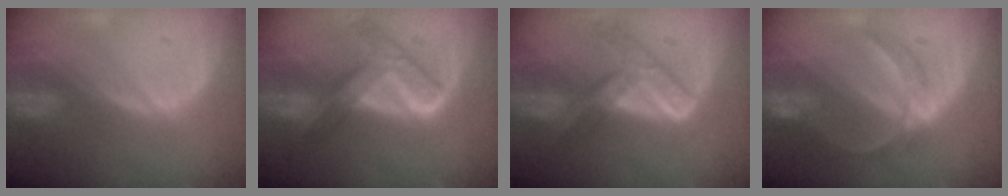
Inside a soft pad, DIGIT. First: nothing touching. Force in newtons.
{"total": 7.9, "press": 6.7, "slide": 4.1}
{"total": 7.6, "press": 6.3, "slide": 4.3}
{"total": 6.2, "press": 5.5, "slide": 2.9}